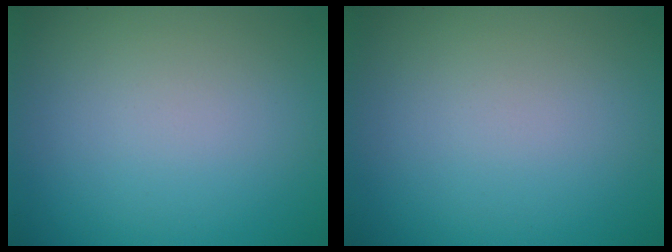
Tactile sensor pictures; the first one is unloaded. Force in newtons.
{"total": 0.0}